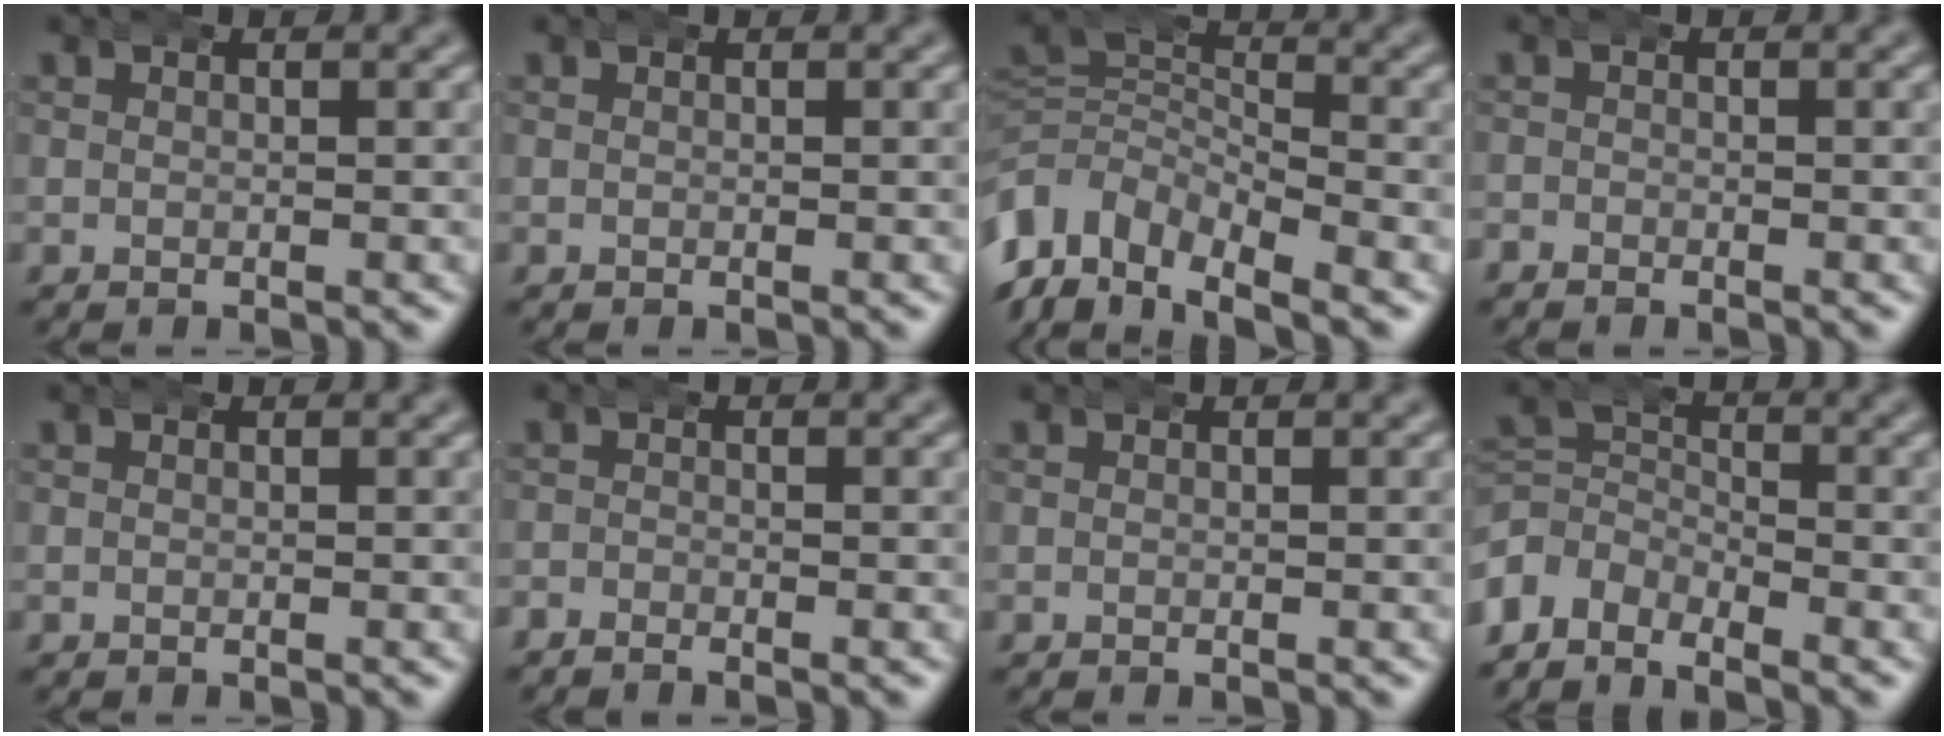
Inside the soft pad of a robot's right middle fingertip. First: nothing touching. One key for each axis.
{"total": 0.0}
{"total": 11.7, "fx": -6.7, "fy": 8.5, "fz": 4.6, "tx": -0.097, "ty": -0.042, "tz": -0.113}
{"total": 0.8, "fx": -0.7, "fy": 0.4, "fz": -0.1, "tx": -0.001, "ty": -0.004, "tz": -0.017}
{"total": 0.0}
{"total": 1.1, "fx": -1.1, "fy": 0.3, "fz": -0.1, "tx": -0.001, "ty": -0.004, "tz": -0.025}
{"total": 0.0}
{"total": 6.4, "fx": -2.8, "fy": 5.2, "fz": 2.4, "tx": -0.062, "ty": -0.026, "tz": -0.054}